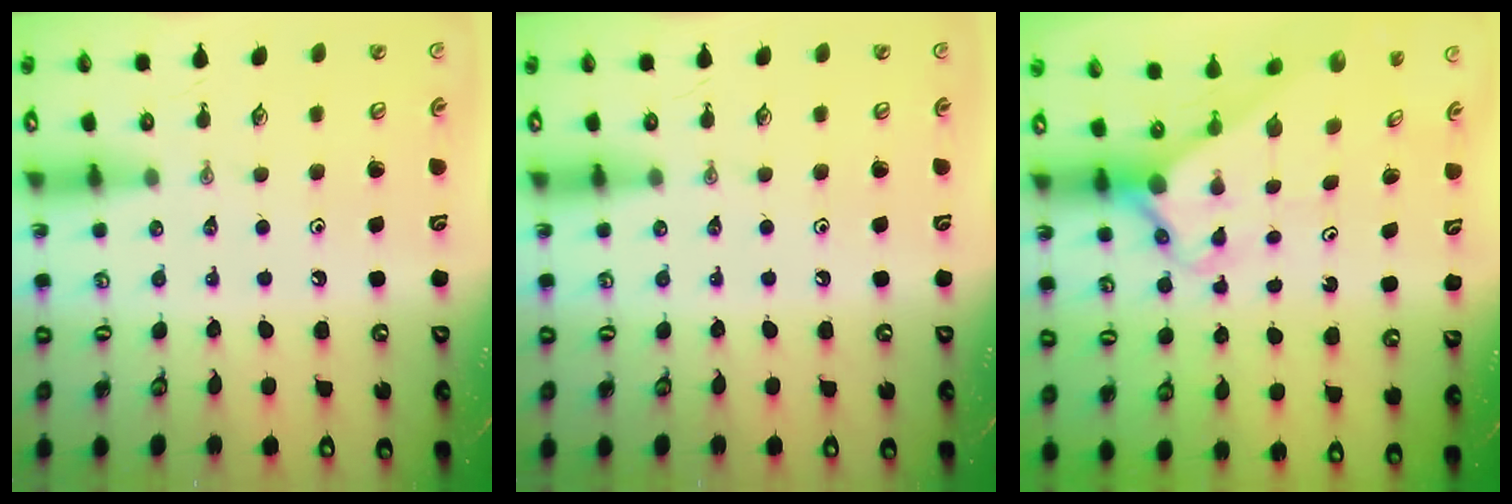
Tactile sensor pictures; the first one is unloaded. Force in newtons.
{"total": 0.0}
{"total": 2.8, "press": 2.8, "slide": 0.2}